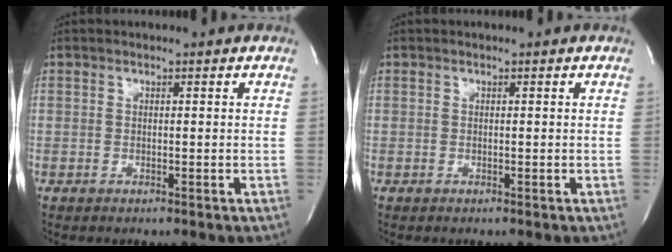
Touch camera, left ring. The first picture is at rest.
{"total": 0.0}